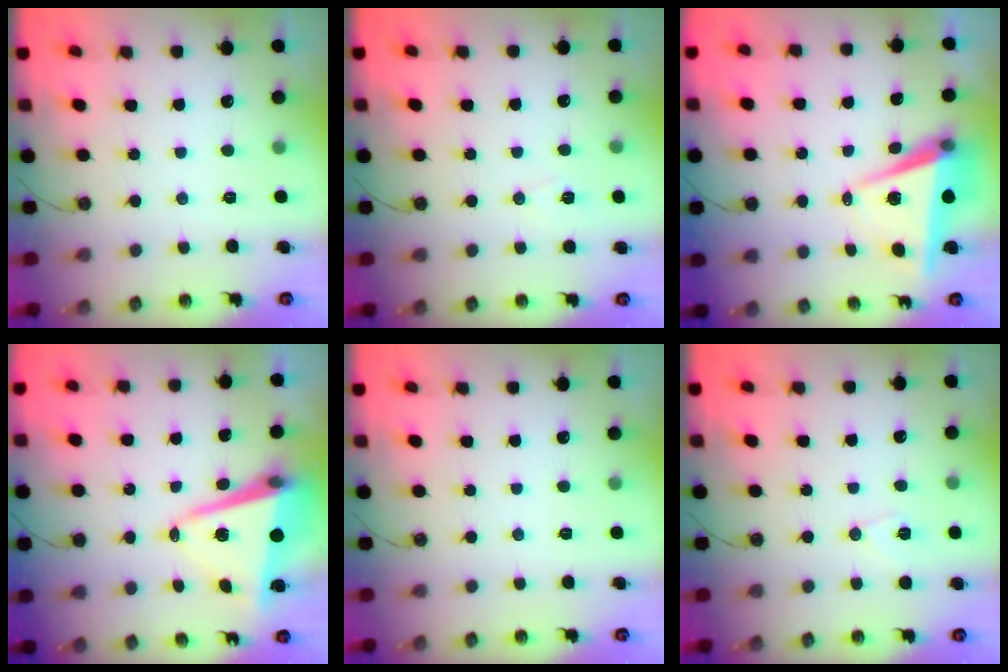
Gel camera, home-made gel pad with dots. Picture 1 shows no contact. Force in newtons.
{"total": 6.0, "press": 4.0, "slide": 4.4}
{"total": 7.0, "press": 5.4, "slide": 4.4}
{"total": 10.6, "press": 10.4, "slide": 1.9}
{"total": 0.0}
{"total": 6.6, "press": 6.2, "slide": 2.4}